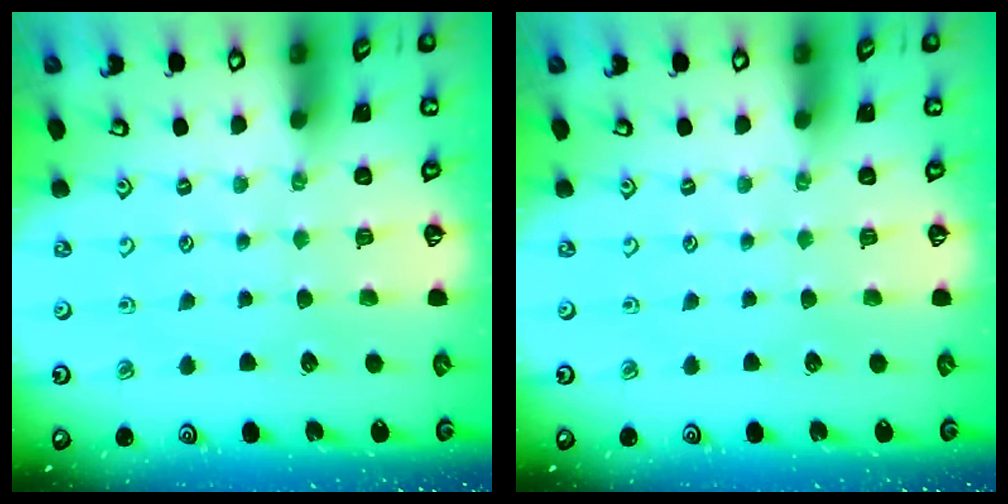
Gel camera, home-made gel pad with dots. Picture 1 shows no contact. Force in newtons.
{"total": 0.0}